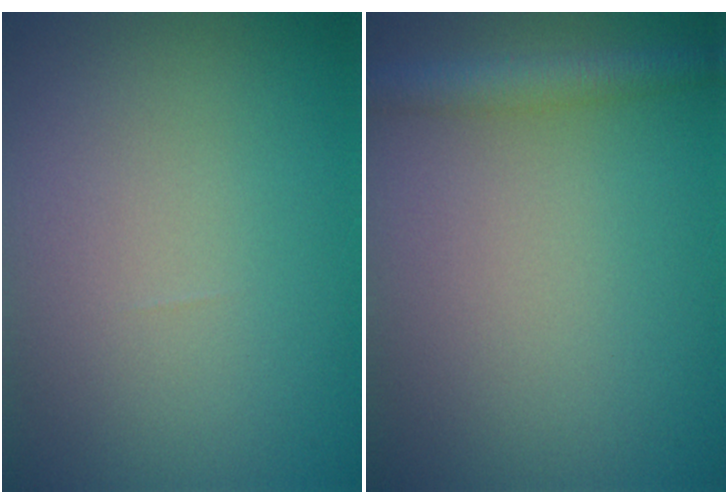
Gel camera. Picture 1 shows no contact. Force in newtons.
{"total": 2.7, "press": 2.7, "slide": 0.1}